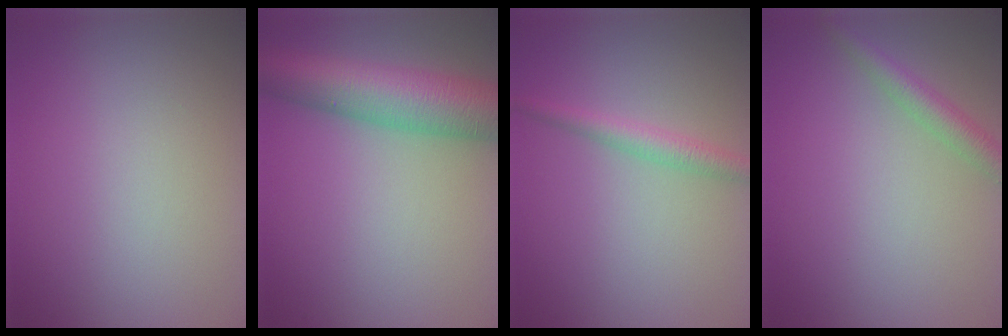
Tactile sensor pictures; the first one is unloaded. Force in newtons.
{"total": 9.2, "press": 9.2, "slide": 0.4}
{"total": 2.3, "press": 2.3, "slide": 0.0}
{"total": 2.2, "press": 2.2, "slide": 0.1}